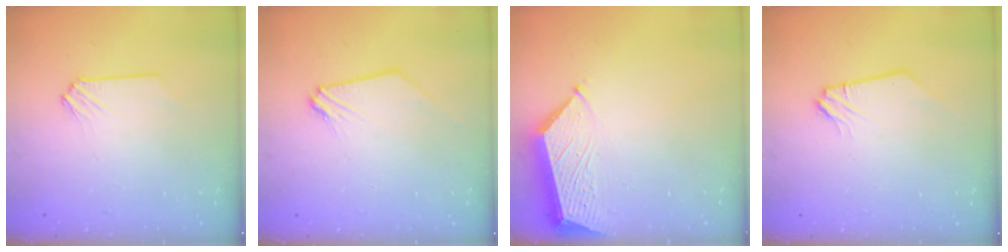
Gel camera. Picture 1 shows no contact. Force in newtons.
{"total": 0.0}
{"total": 6.2, "press": 6.1, "slide": 0.5}
{"total": 0.0}